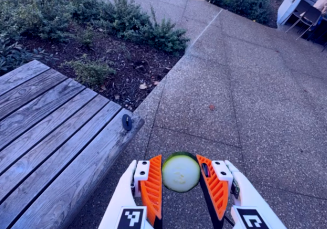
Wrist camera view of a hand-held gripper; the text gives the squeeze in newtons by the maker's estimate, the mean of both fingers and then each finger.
{"total": 7.6, "left": 7.5, "right": 7.7}